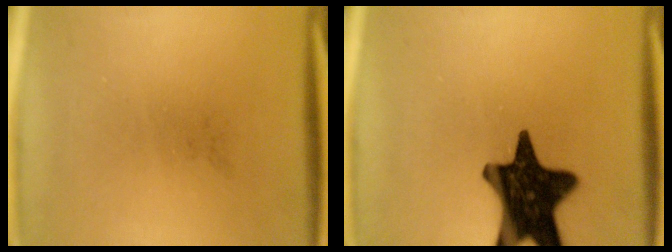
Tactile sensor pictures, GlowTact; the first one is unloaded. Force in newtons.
{"total": 16.9}